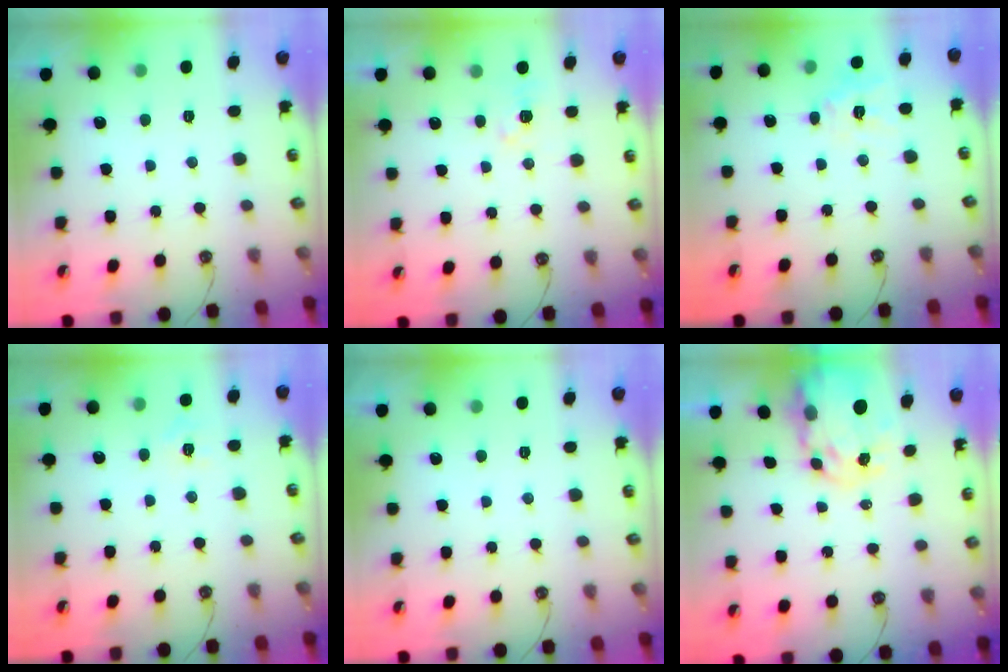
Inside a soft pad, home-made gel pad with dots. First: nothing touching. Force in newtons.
{"total": 4.5, "press": 4.4, "slide": 0.5}
{"total": 11.0, "press": 10.9, "slide": 0.9}
{"total": 8.7, "press": 8.6, "slide": 0.8}
{"total": 0.0}
{"total": 8.4, "press": 8.3, "slide": 0.8}